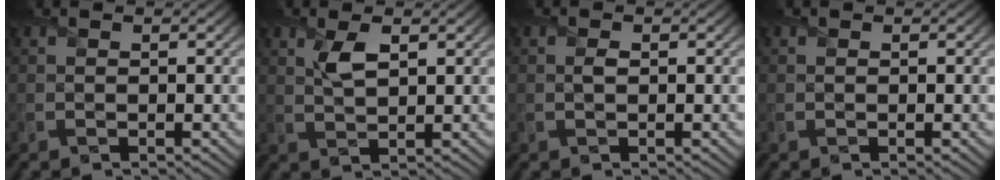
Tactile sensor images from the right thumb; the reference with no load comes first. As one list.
[{"total": 3.3, "force": [1.6, 1.2, 2.6], "torque": [-0.058, 0.003, 0.030]}, {"total": 0.7, "force": [0.1, 0.4, 0.6], "torque": [-0.014, 0.000, 0.001]}, {"total": 0.0}]